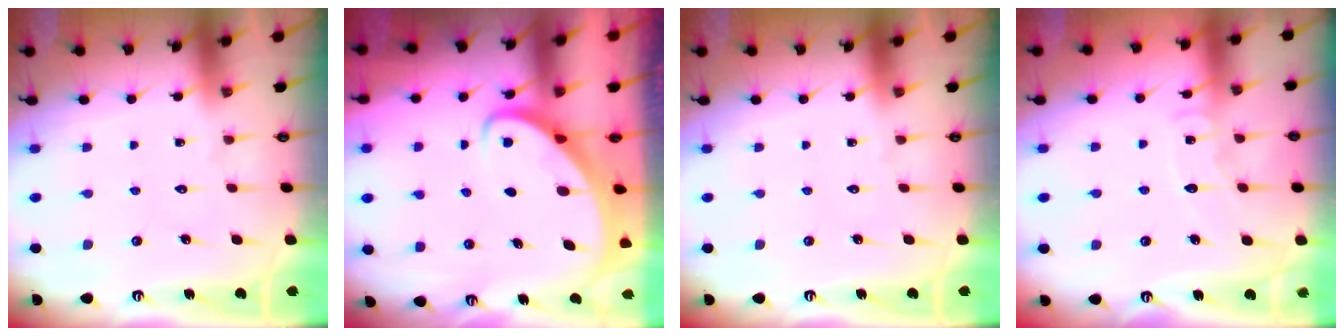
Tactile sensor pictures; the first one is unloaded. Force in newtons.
{"total": 2.8, "press": 2.8, "slide": 0.4}
{"total": 0.0}
{"total": 6.5, "press": 6.5, "slide": 0.6}